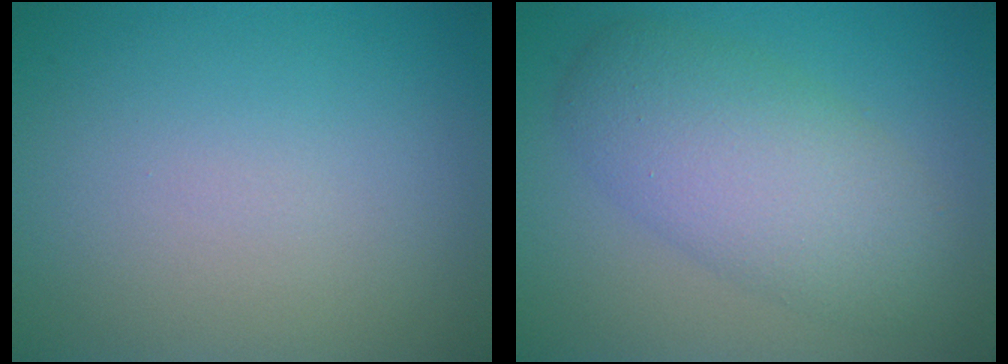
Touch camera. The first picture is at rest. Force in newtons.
{"total": 6.4, "press": 6.4, "slide": 0.3}